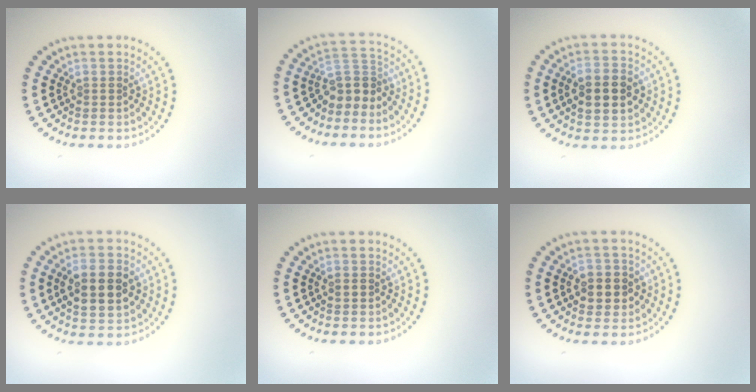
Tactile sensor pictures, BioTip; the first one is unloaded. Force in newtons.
{"total": 2.9, "press": 2.5, "slide": 1.6}
{"total": 4.4, "press": 4.4, "slide": 0.2}
{"total": 4.6, "press": 4.6, "slide": 0.3}
{"total": 0.9, "press": 0.9, "slide": 0.1}
{"total": 2.9, "press": 2.8, "slide": 0.6}